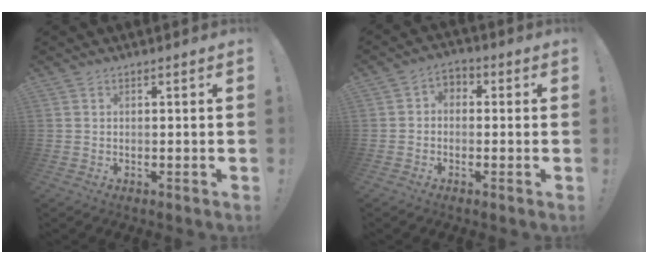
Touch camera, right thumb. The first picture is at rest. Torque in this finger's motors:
{"motor_torque": [0.29, 1.11, 0.65, -0.12, 0.00]}